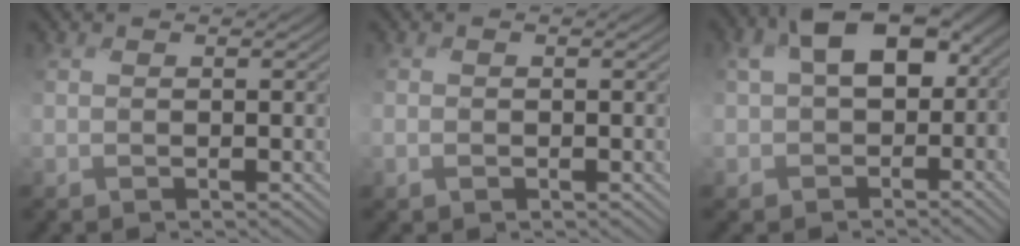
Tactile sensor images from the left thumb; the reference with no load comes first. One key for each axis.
{"total": 0.6, "fx": -0.4, "fy": 0.5, "fz": 0.1, "tx": -0.004, "ty": -0.002, "tz": -0.008}
{"total": 9.8, "fx": -0.1, "fy": 7.3, "fz": 6.5, "tx": -0.126, "ty": -0.016, "tz": -0.009}